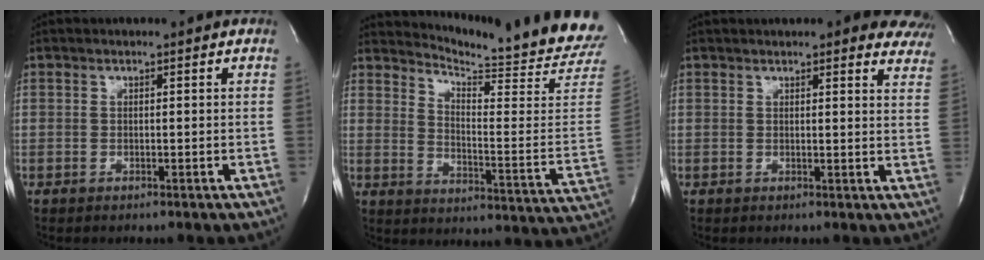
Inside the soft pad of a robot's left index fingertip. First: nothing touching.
{"total": 18.8, "force": [18.2, -0.9, 4.5], "torque": [-0.085, -0.139, 0.222]}
{"total": 14.1, "force": [12.7, 3.1, 5.4], "torque": [-0.049, 0.001, 0.125]}